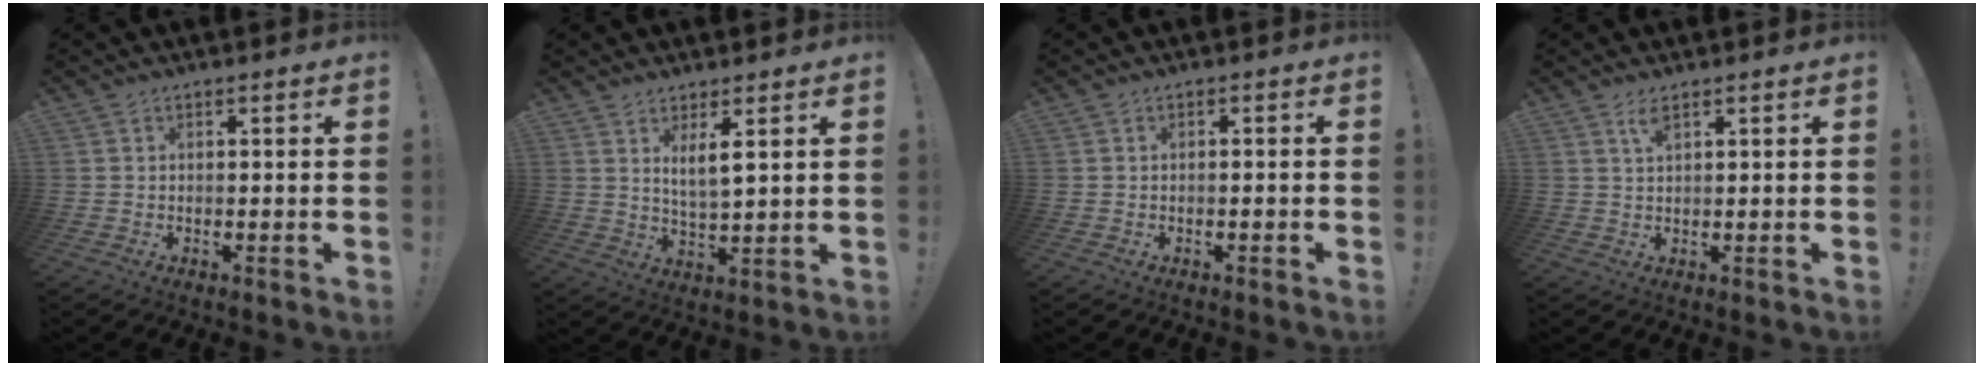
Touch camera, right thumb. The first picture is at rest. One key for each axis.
{"total": 6.1, "fx": 3.5, "fy": 0.9, "fz": 4.9, "tx": -0.082, "ty": -0.017, "tz": 0.055}
{"total": 1.0, "fx": -0.9, "fy": -0.3, "fz": 0.4, "tx": -0.006, "ty": -0.002, "tz": -0.016}
{"total": 2.7, "fx": 1.7, "fy": 0.7, "fz": 2.0, "tx": -0.032, "ty": -0.005, "tz": 0.027}